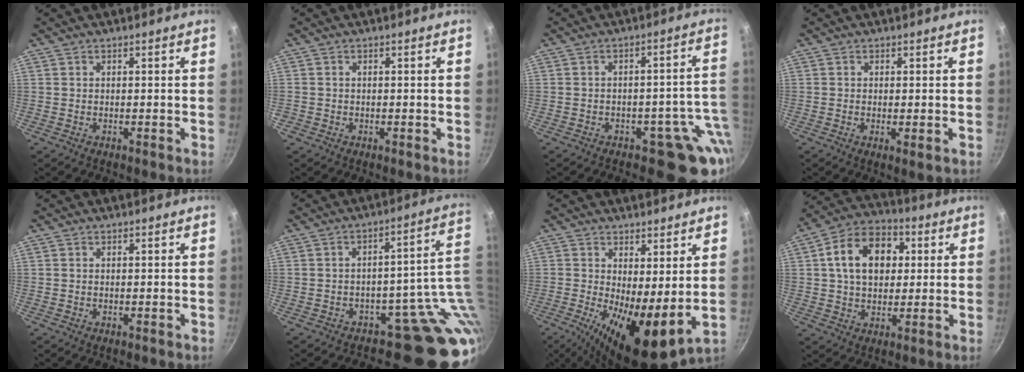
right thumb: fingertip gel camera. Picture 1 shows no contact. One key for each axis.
{"total": 0.7, "fx": -0.3, "fy": 0.6, "fz": 0.1, "tx": -0.001, "ty": 0.003, "tz": -0.006}
{"total": 8.8, "fx": -2.8, "fy": 5.5, "fz": 6.3, "tx": 0.000, "ty": 0.029, "tz": -0.035}
{"total": 1.7, "fx": -0.4, "fy": 0.3, "fz": 1.6, "tx": -0.030, "ty": -0.009, "tz": -0.007}
{"total": 0.0}
{"total": 11.6, "fx": -1.1, "fy": 9.0, "fz": 7.3, "tx": 0.012, "ty": 0.037, "tz": -0.015}
{"total": 13.3, "fx": -0.1, "fy": 5.0, "fz": 12.3, "tx": -0.189, "ty": -0.027, "tz": 0.006}
{"total": 14.3, "fx": 2.9, "fy": 10.2, "fz": 9.6, "tx": -0.127, "ty": 0.019, "tz": 0.035}